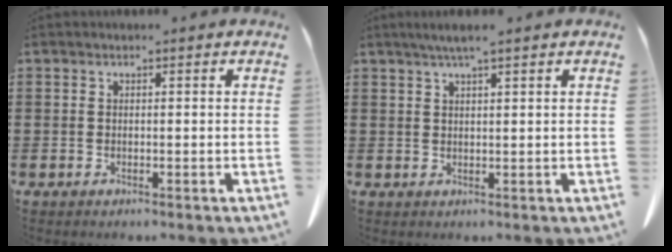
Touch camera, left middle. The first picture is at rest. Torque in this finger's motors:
{"motor_torque": [0.22, 0.12, 0.06, 0.05]}